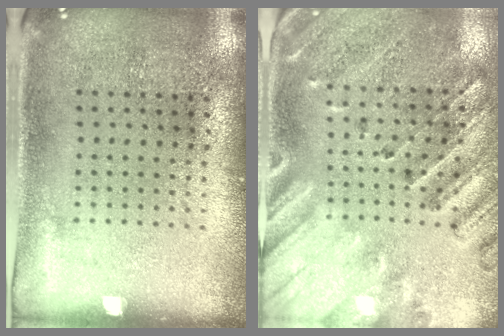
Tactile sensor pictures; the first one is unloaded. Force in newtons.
{"total": 2.5, "press": 2.2, "slide": 1.3}